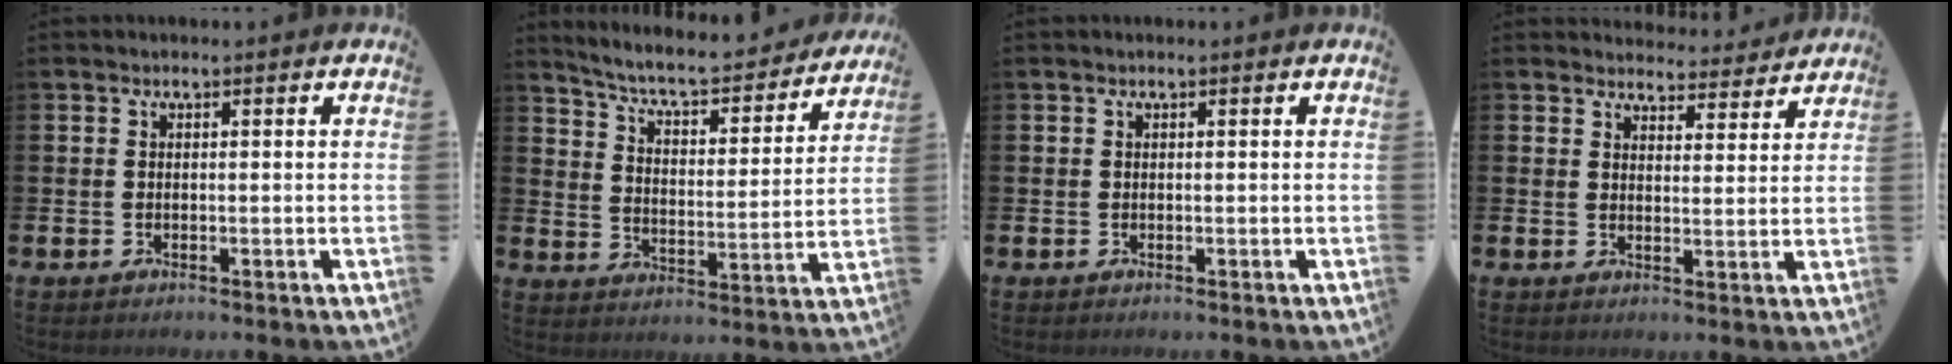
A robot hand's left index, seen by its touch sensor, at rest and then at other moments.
{"total": 6.6, "force": [6.0, 1.2, 2.3], "torque": [-0.073, -0.045, 0.098]}
{"total": 0.0}
{"total": 4.0, "force": [3.9, 0.9, -0.2], "torque": [0.001, -0.030, 0.067]}